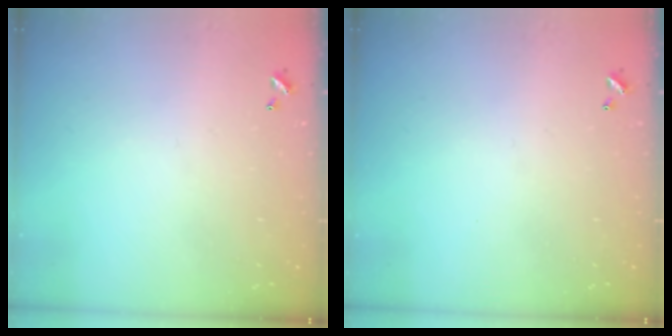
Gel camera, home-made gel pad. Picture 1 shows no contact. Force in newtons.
{"total": 0.0}